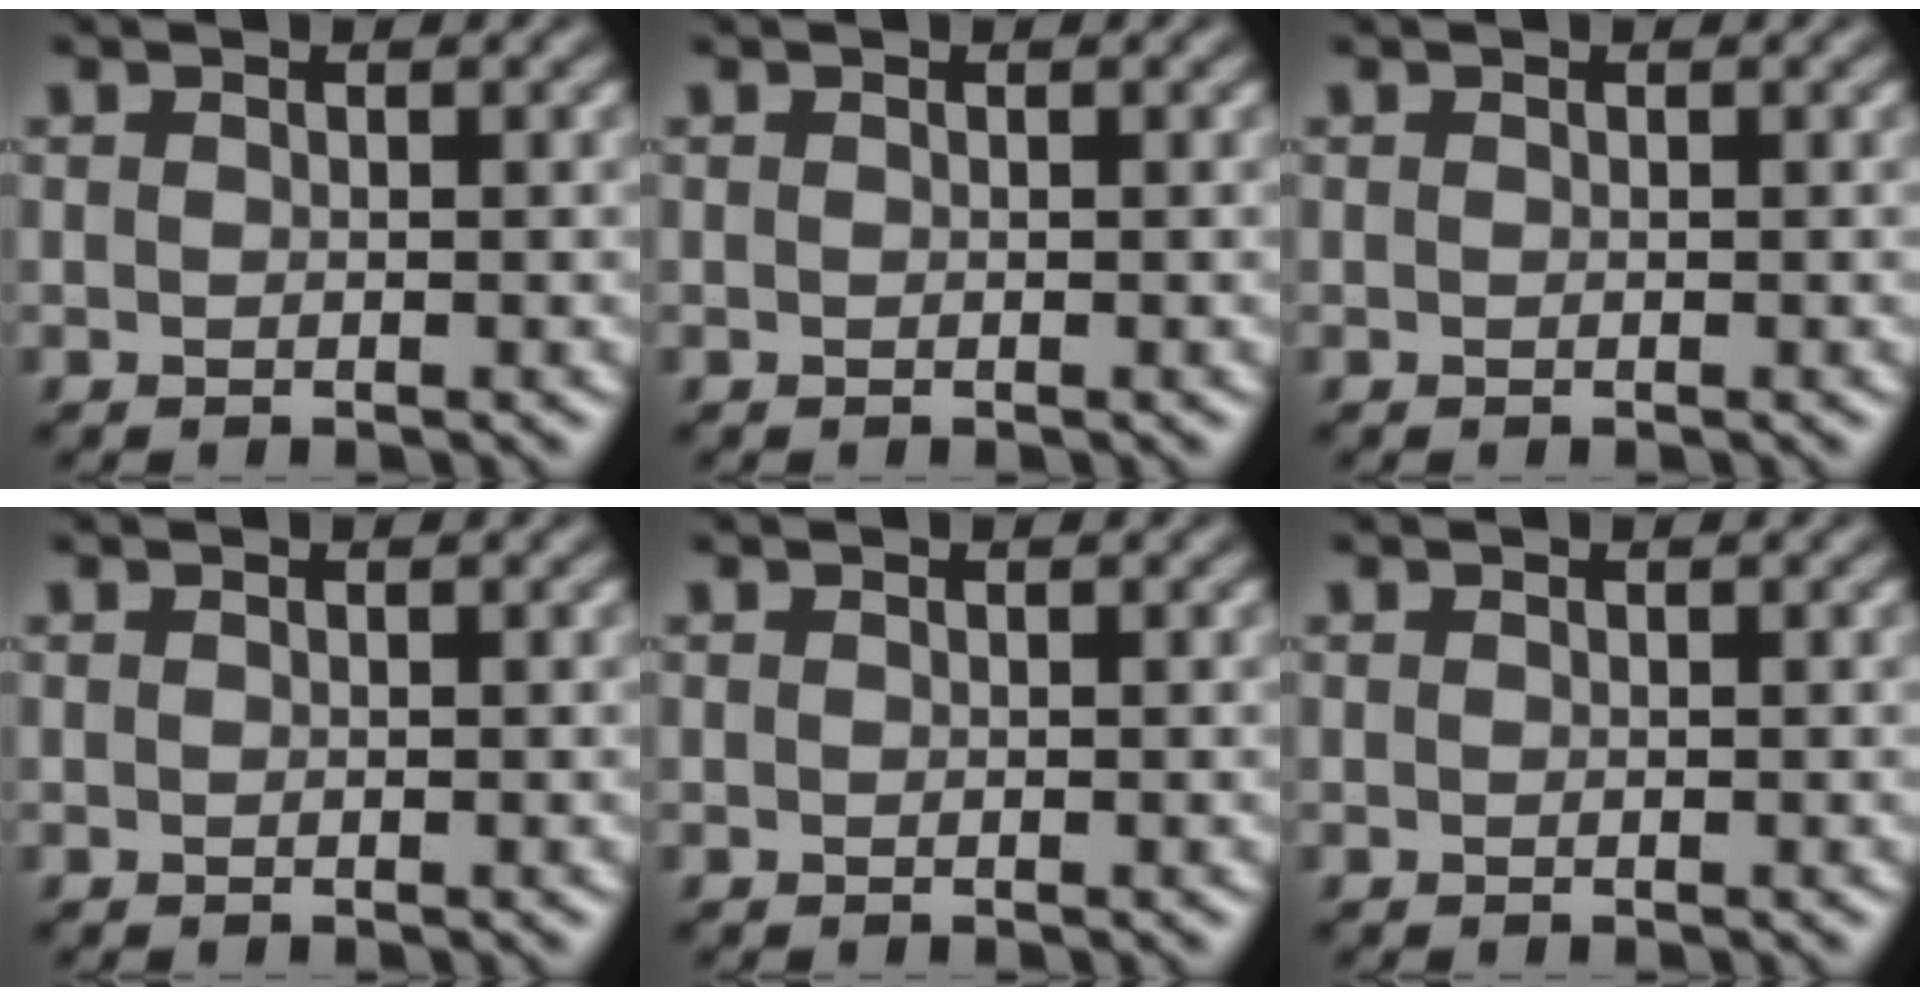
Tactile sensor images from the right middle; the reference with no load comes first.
{"total": 0.0}
{"total": 0.0}
{"total": 0.0}
{"total": 0.0}
{"total": 0.0}